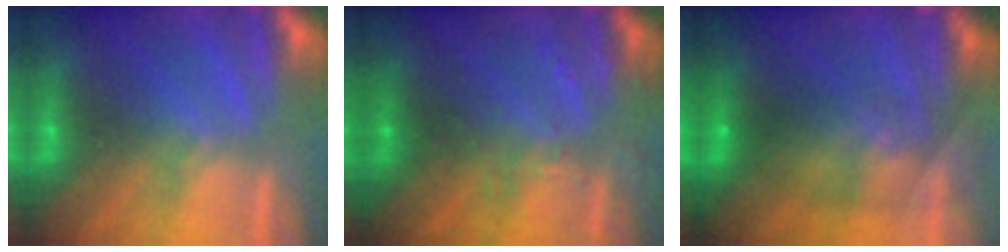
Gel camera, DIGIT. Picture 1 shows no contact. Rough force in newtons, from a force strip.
{"total": 2.9}
{"total": 5.7}